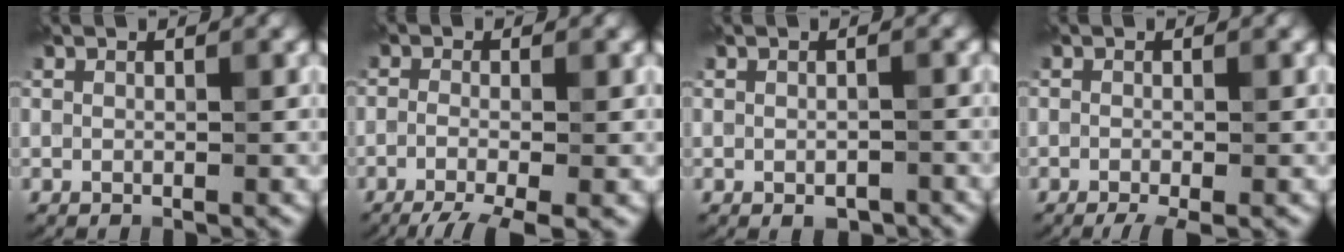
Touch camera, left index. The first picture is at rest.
{"total": 5.2, "force": [-3.1, 1.4, 3.9], "torque": [-0.066, -0.011, -0.058]}
{"total": 1.6, "force": [-0.8, 0.8, 1.1], "torque": [-0.016, -0.006, -0.008]}
{"total": 2.2, "force": [-1.3, 0.5, 1.7], "torque": [-0.029, -0.008, -0.023]}